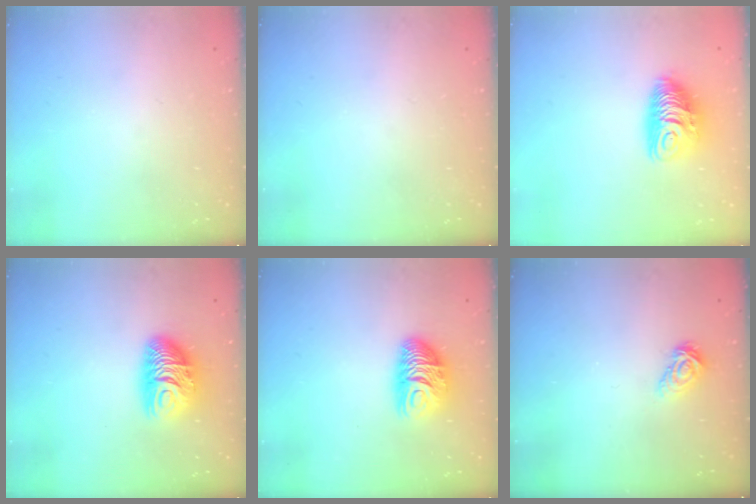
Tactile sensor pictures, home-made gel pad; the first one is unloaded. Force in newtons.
{"total": 0.0}
{"total": 11.0, "press": 11.0, "slide": 0.8}
{"total": 10.2, "press": 10.1, "slide": 0.6}
{"total": 9.6, "press": 9.6, "slide": 0.3}
{"total": 5.7, "press": 5.7, "slide": 0.7}